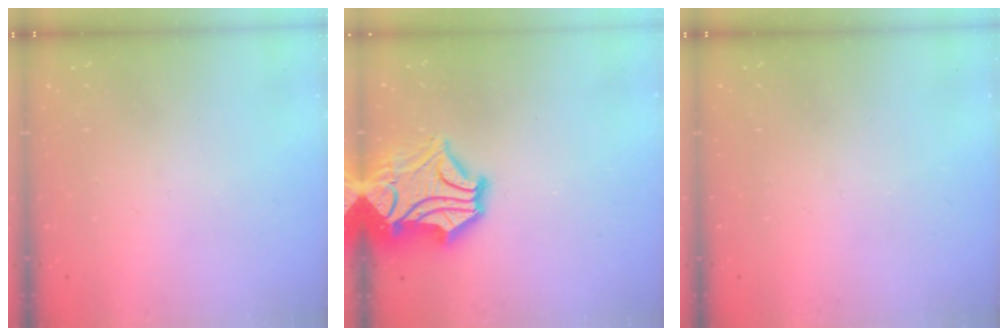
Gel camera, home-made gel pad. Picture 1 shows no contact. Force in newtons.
{"total": 8.0, "press": 7.8, "slide": 2.1}
{"total": 0.0}